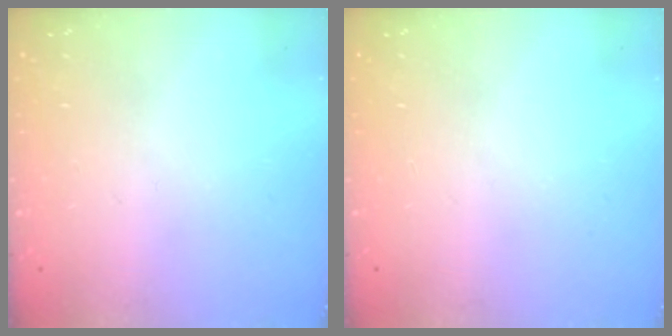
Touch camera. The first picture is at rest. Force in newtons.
{"total": 0.0}